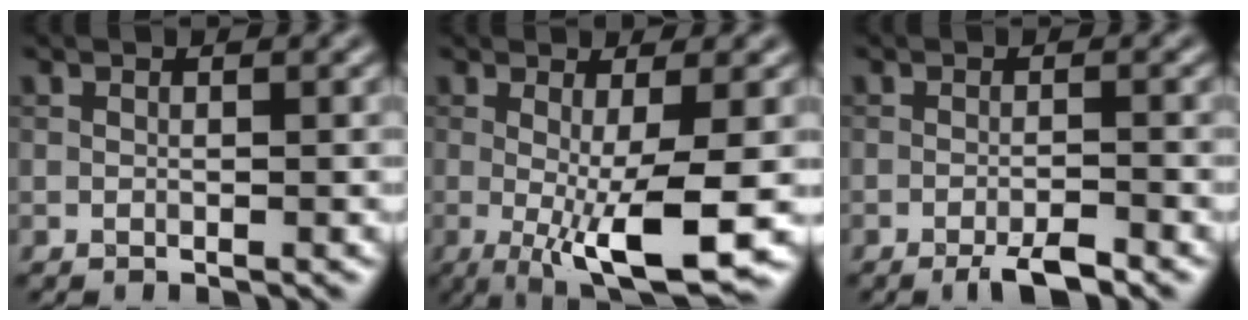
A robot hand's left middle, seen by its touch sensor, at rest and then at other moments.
{"total": 8.2, "force": [-1.7, 1.7, 7.9], "torque": [-0.122, -0.020, -0.025]}
{"total": 2.8, "force": [-2.0, 0.3, 2.0], "torque": [-0.032, -0.002, -0.039]}